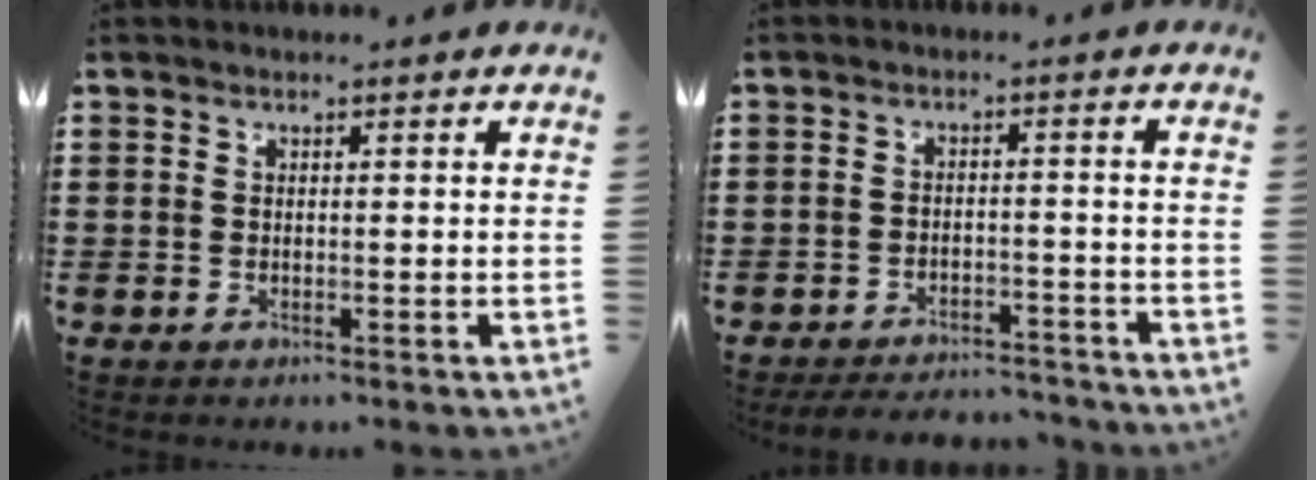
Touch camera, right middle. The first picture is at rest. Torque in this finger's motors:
{"motor_torque": [0.46, -0.30, -0.01, 0.01]}